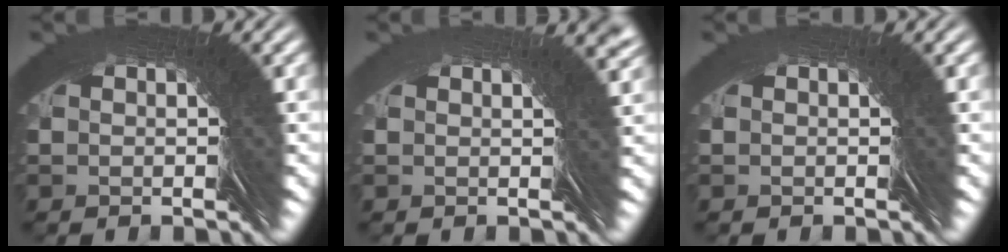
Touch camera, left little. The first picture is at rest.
{"total": 3.4, "force": [0.2, -3.1, -1.5], "torque": [0.048, 0.020, 0.003]}
{"total": 0.8, "force": [0.2, -0.5, -0.6], "torque": [0.014, 0.004, 0.003]}